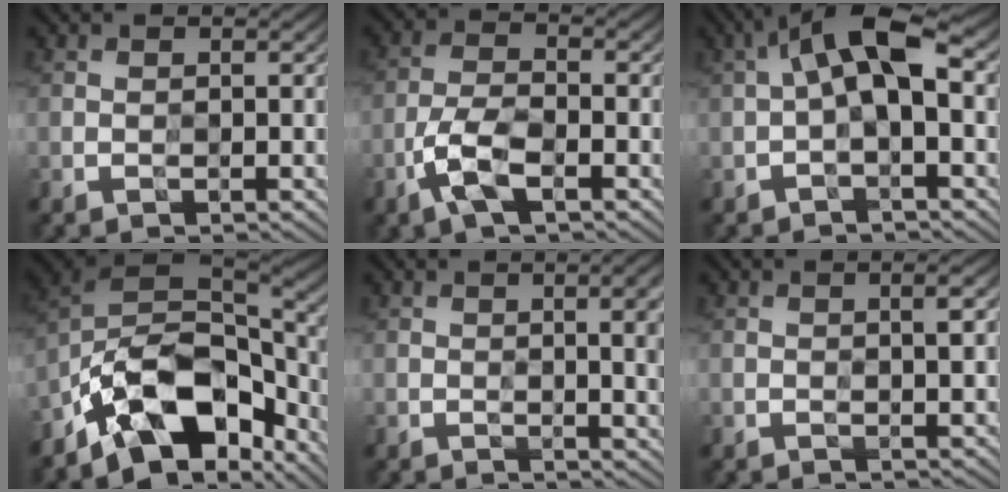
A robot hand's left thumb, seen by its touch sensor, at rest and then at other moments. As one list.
[{"total": 5.7, "force": [-2.7, 2.3, 4.4], "torque": [-0.102, 0.001, -0.066]}, {"total": 8.1, "force": [0.9, 2.9, 7.5], "torque": [-0.138, 0.032, 0.002]}, {"total": 14.9, "force": [-7.9, 7.9, 9.9], "torque": [-0.206, -0.011, -0.142]}, {"total": 8.2, "force": [0.8, 2.6, 7.8], "torque": [-0.083, 0.011, 0.007]}, {"total": 2.5, "force": [0.6, 0.2, 2.4], "torque": [-0.037, 0.004, 0.008]}]